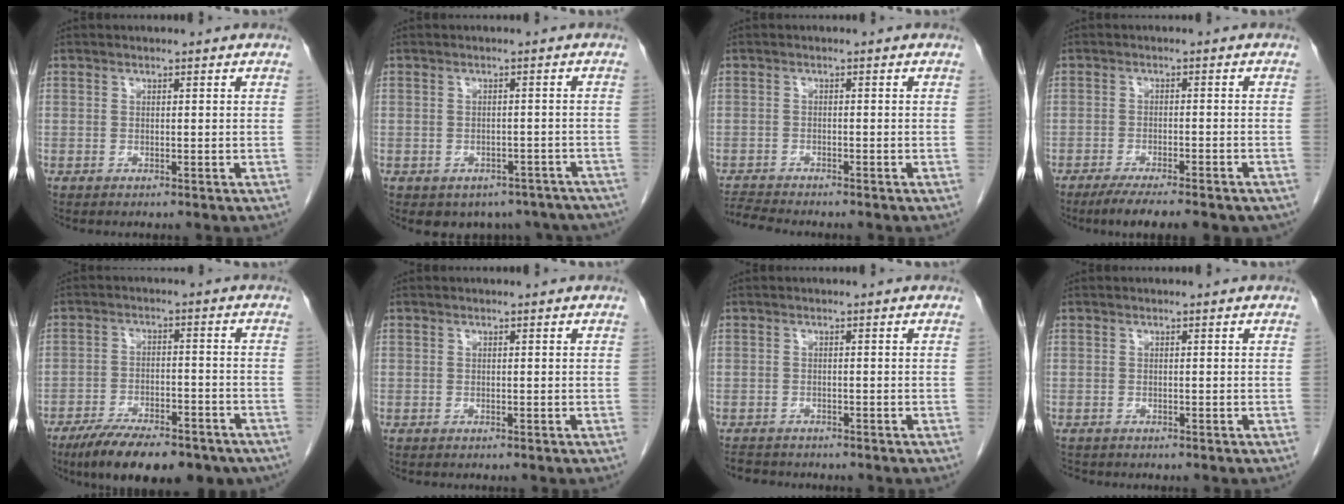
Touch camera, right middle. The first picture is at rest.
{"total": 10.5, "force": [-8.1, 6.1, 2.6], "torque": [-0.022, 0.003, -0.082]}
{"total": 3.9, "force": [-3.8, -0.4, 0.7], "torque": [-0.015, -0.017, -0.067]}
{"total": 10.2, "force": [-8.2, 2.0, 5.8], "torque": [-0.075, -0.011, -0.110]}
{"total": 17.5, "force": [-13.2, 5.8, 9.8], "torque": [-0.126, 0.003, -0.196]}
{"total": 0.0}
{"total": 3.5, "force": [-3.2, 1.3, 0.6], "torque": [-0.010, -0.007, -0.050]}
{"total": 1.1, "force": [-1.0, 0.5, 0.1], "torque": [-0.008, -0.003, -0.018]}